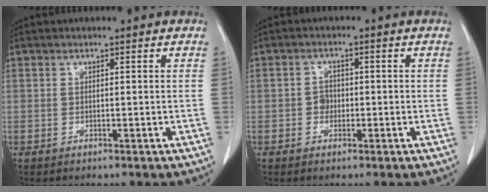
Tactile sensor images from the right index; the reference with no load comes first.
{"total": 1.9, "force": [-0.4, 1.7, 0.8], "torque": [-0.006, 0.010, -0.005]}